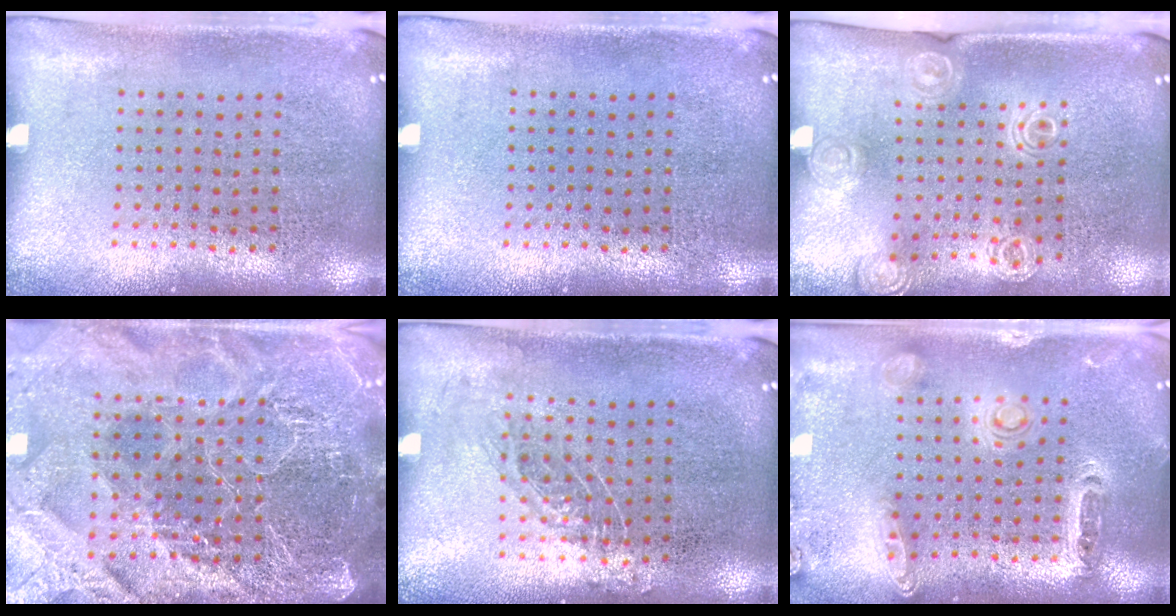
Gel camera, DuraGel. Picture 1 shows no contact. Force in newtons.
{"total": 0.0}
{"total": 1.3, "press": 1.3, "slide": 0.3}
{"total": 6.1, "press": 5.3, "slide": 2.9}
{"total": 0.8, "press": 0.8, "slide": 0.2}
{"total": 1.5, "press": 1.4, "slide": 0.2}